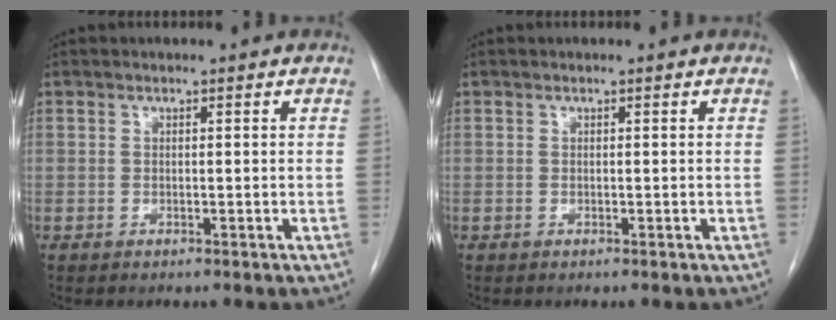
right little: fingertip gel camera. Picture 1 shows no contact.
{"total": 0.0}